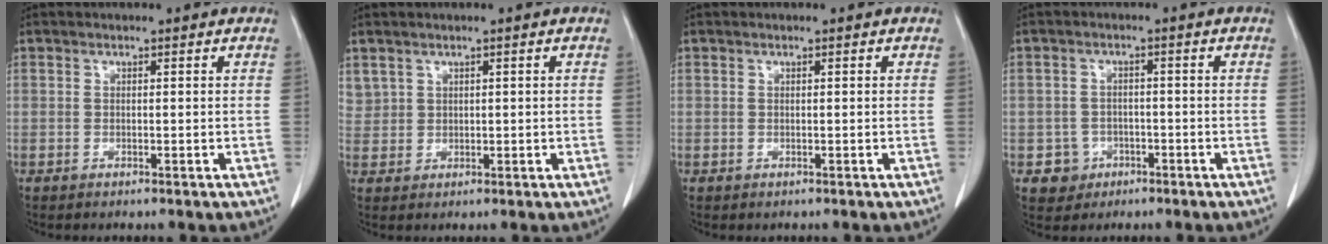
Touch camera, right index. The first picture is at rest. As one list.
[{"total": 2.4, "force": [1.4, 1.9, 0.4], "torque": [-0.004, 0.008, 0.033]}, {"total": 0.0}, {"total": 3.9, "force": [-1.7, 3.5, 0.1], "torque": [0.006, 0.014, -0.022]}]